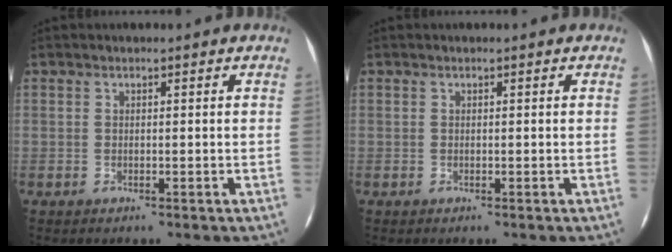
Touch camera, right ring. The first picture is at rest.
{"total": 0.0}